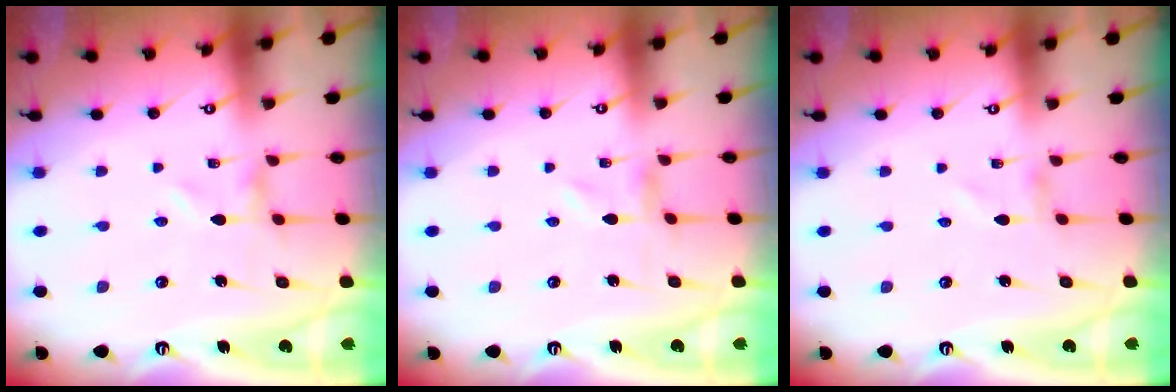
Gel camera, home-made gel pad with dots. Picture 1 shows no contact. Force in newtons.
{"total": 0.0}
{"total": 1.1, "press": 1.1, "slide": 0.1}